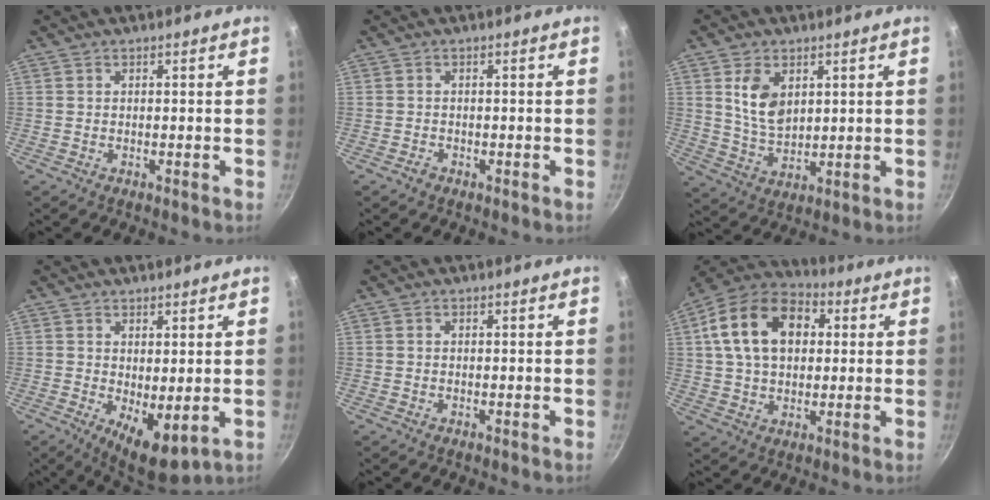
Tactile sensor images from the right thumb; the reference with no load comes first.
{"total": 1.1, "force": [-0.7, 0.7, 0.3], "torque": [-0.008, 0.006, -0.011]}
{"total": 8.1, "force": [2.7, 5.1, 5.6], "torque": [-0.091, -0.021, 0.059]}
{"total": 7.6, "force": [0.0, 3.3, 6.9], "torque": [-0.089, -0.018, 0.011]}
{"total": 0.0}
{"total": 17.6, "force": [4.0, 12.0, 12.2], "torque": [-0.192, 0.021, 0.054]}